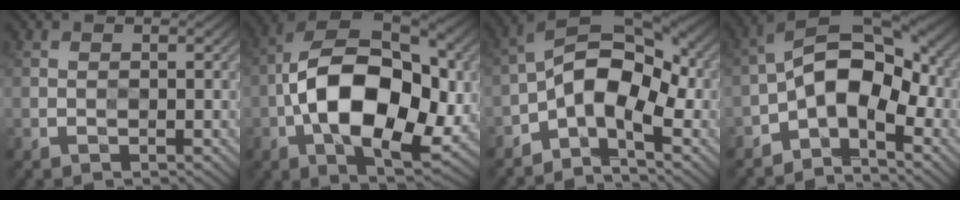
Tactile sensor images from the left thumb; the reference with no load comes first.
{"total": 16.2, "force": [-1.9, 9.3, 13.1], "torque": [-0.221, 0.000, -0.042]}
{"total": 9.9, "force": [-3.4, 5.2, 7.7], "torque": [-0.125, 0.006, -0.078]}
{"total": 10.9, "force": [-3.6, 6.1, 8.4], "torque": [-0.123, 0.008, -0.082]}